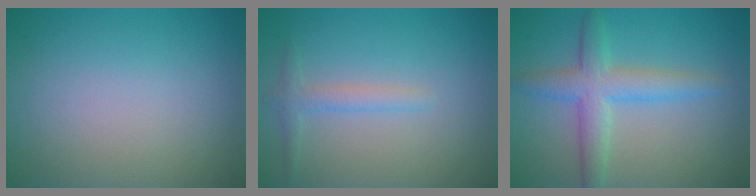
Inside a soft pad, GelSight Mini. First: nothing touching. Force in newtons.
{"total": 1.6, "press": 1.6, "slide": 0.1}
{"total": 4.3, "press": 4.3, "slide": 0.1}